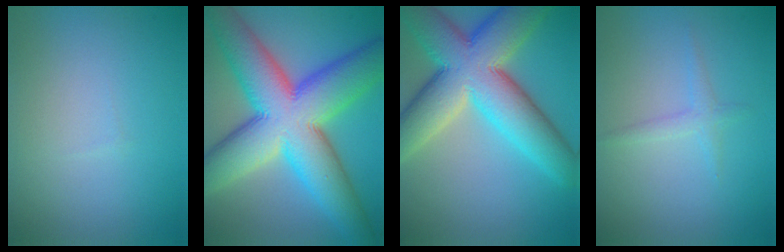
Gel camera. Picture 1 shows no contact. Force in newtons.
{"total": 15.7, "press": 15.6, "slide": 0.6}
{"total": 13.0, "press": 13.0, "slide": 0.8}
{"total": 1.3, "press": 1.3, "slide": 0.1}